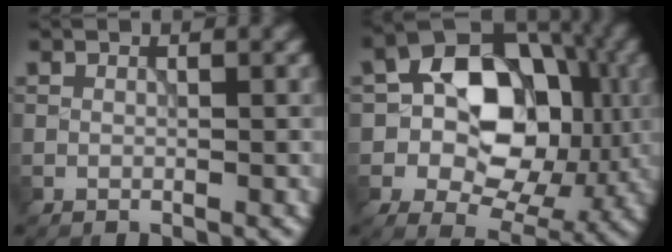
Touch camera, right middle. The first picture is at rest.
{"total": 11.3, "force": [0.3, 8.1, 7.9], "torque": [-0.101, 0.013, -0.011]}